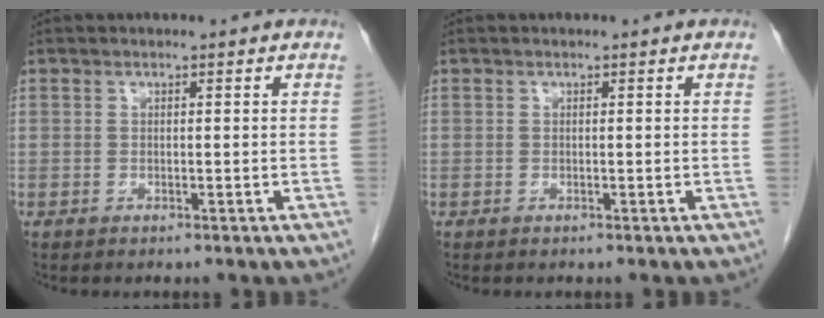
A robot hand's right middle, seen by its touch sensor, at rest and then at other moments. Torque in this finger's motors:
{"motor_torque": [-0.18, -0.35, -0.09, -0.01]}